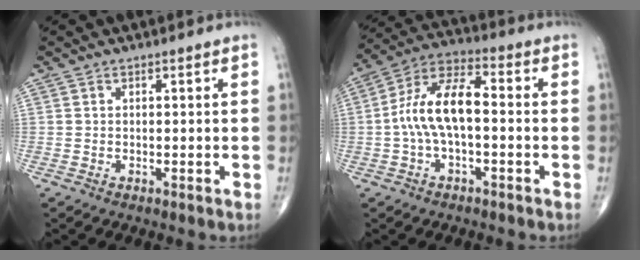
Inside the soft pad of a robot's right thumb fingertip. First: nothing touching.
{"total": 11.8, "force": [-0.9, 5.5, 10.4], "torque": [-0.204, 0.044, -0.023]}